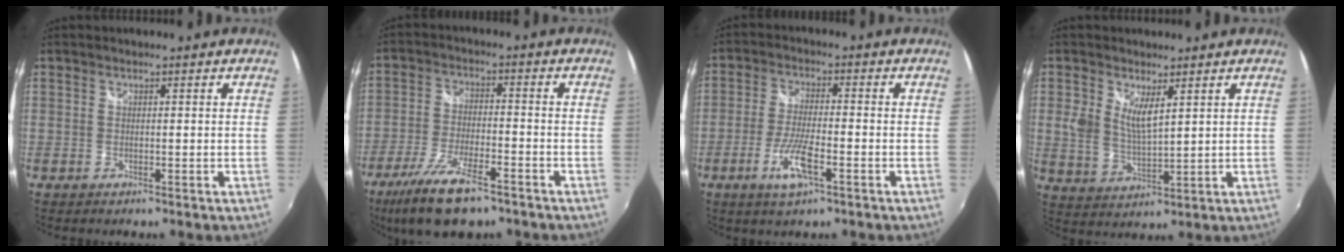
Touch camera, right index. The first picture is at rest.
{"total": 13.6, "force": [-9.4, 4.2, 8.9], "torque": [-0.199, -0.031, -0.170]}
{"total": 7.8, "force": [-3.5, 1.7, 6.8], "torque": [-0.144, -0.008, -0.068]}
{"total": 6.0, "force": [2.4, 2.6, 4.9], "torque": [-0.095, -0.009, 0.050]}